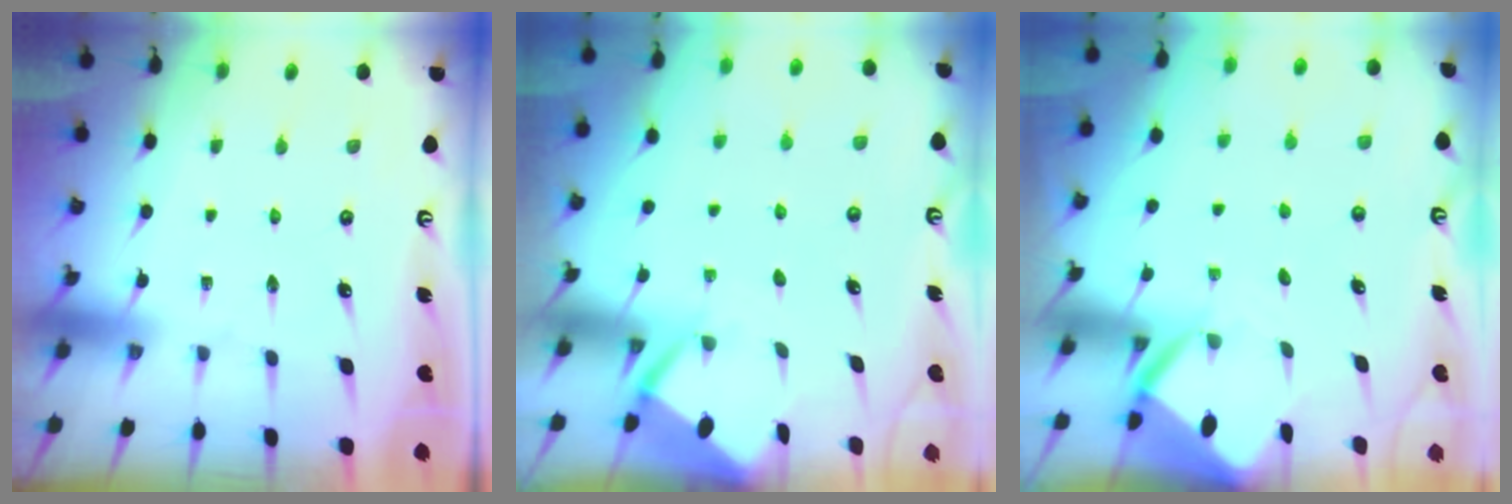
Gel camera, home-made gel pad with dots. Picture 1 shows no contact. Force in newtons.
{"total": 2.8, "press": 2.8, "slide": 0.3}
{"total": 3.7, "press": 3.7, "slide": 0.2}